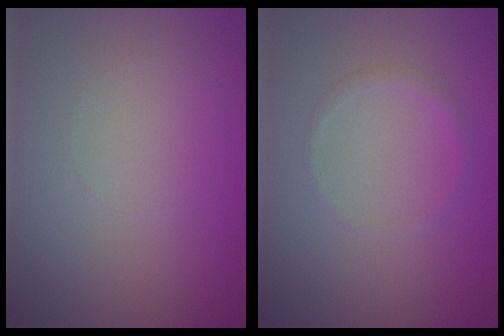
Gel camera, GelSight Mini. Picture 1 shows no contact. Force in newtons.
{"total": 1.0, "press": 1.0, "slide": 0.1}